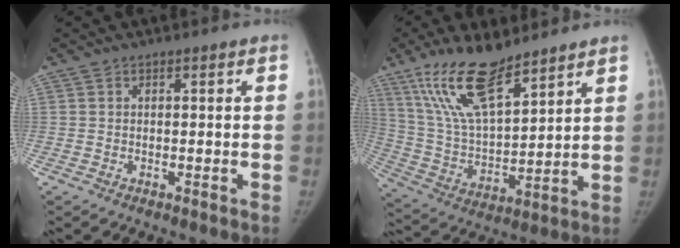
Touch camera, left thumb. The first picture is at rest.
{"total": 17.6, "force": [12.1, 5.8, 11.5], "torque": [-0.196, -0.056, 0.238]}